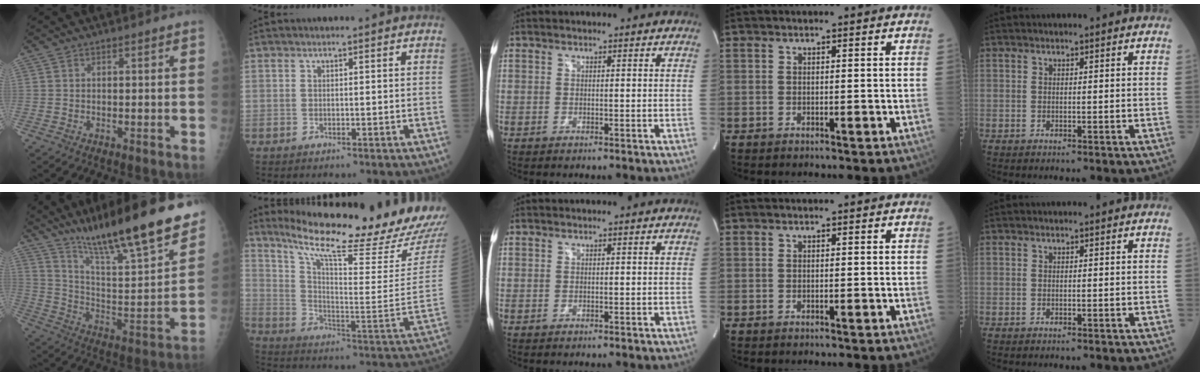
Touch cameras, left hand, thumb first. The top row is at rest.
{"thumb": {"total": 26.8, "force": [20.5, 4.2, 16.8], "torque": [-0.240, -0.086, 0.324]}, "index": {"total": 25.1, "force": [22.7, -0.5, 10.7], "torque": [-0.189, -0.098, 0.323]}}